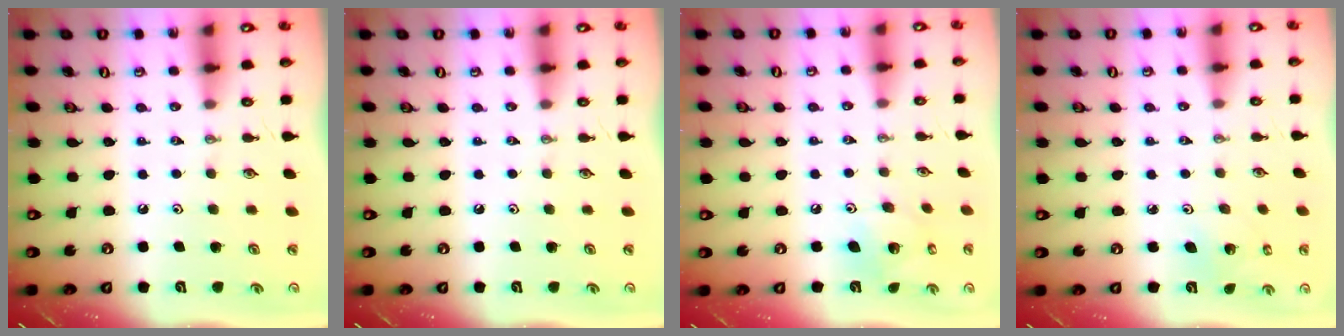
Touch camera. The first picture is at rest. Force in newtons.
{"total": 0.0}
{"total": 8.6, "press": 8.6, "slide": 0.3}
{"total": 2.1, "press": 2.1, "slide": 0.1}